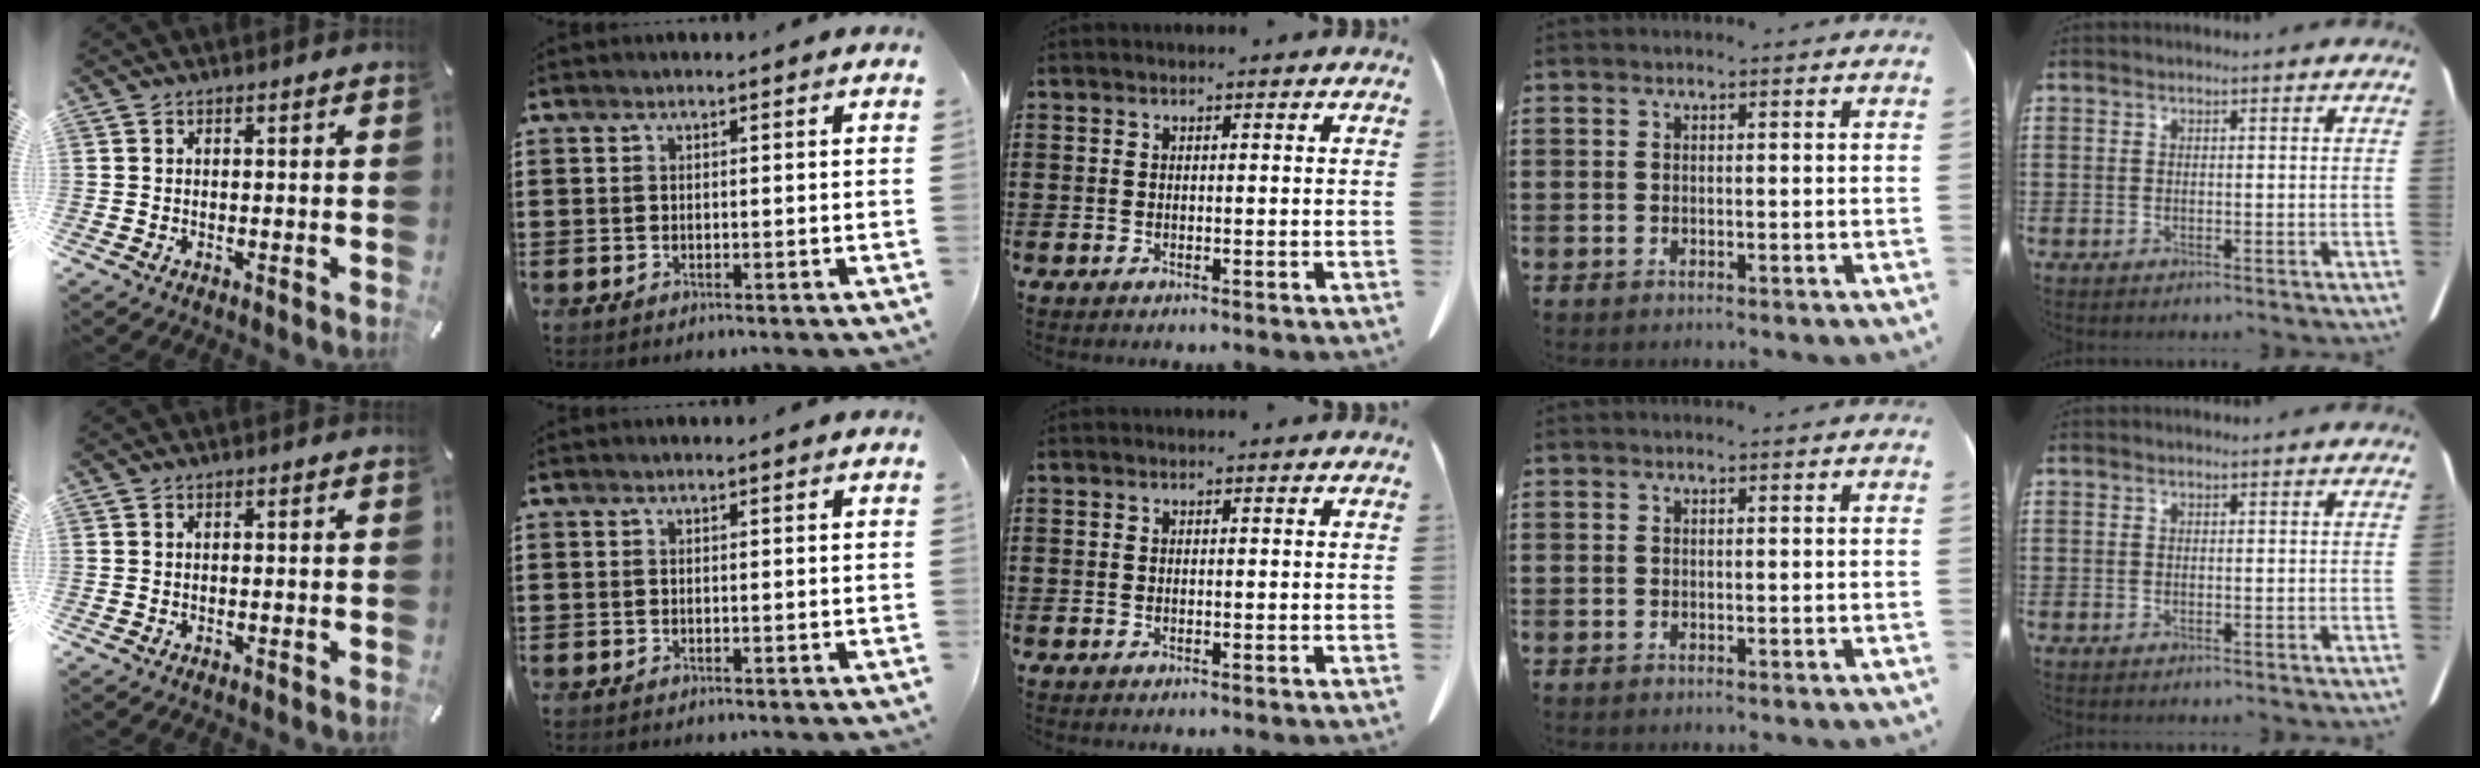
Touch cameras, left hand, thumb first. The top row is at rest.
{}